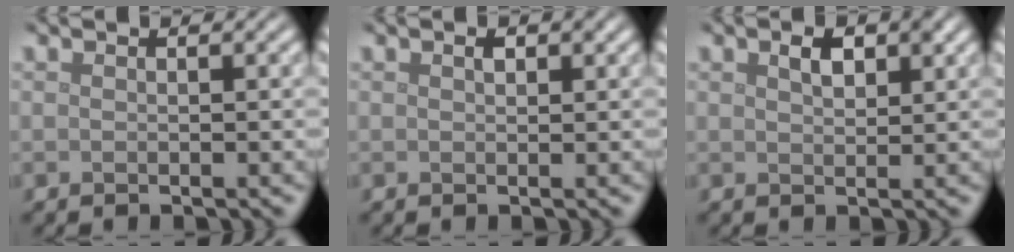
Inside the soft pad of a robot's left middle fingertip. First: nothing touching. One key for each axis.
{"total": 0.9, "fx": 0.4, "fy": 0.5, "fz": 0.7, "tx": -0.010, "ty": 0.000, "tz": 0.007}
{"total": 2.3, "fx": 1.1, "fy": 1.1, "fz": 1.6, "tx": -0.027, "ty": 0.004, "tz": 0.019}